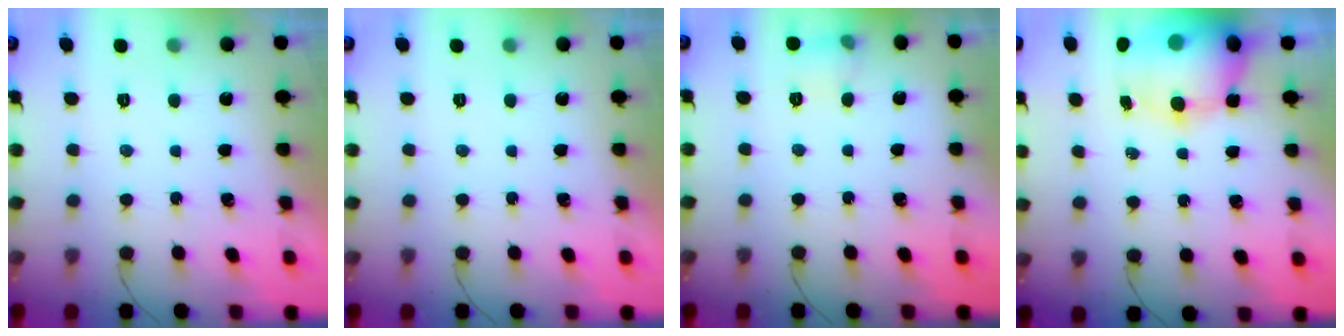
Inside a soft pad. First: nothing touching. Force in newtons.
{"total": 0.0}
{"total": 6.6, "press": 6.4, "slide": 1.6}
{"total": 14.7, "press": 14.2, "slide": 3.5}